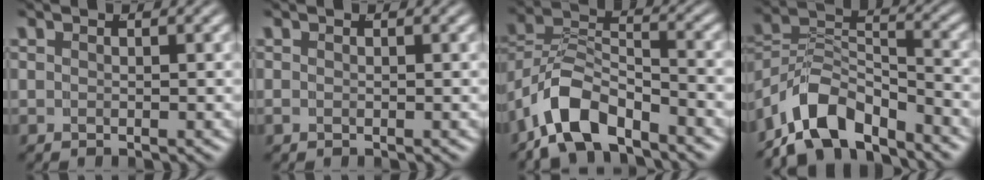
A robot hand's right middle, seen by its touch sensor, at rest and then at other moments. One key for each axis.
{"total": 0.5, "fx": -0.3, "fy": 0.3, "fz": 0.3, "tx": -0.008, "ty": -0.003, "tz": -0.003}
{"total": 6.0, "fx": -3.2, "fy": 3.5, "fz": 3.7, "tx": -0.082, "ty": -0.012, "tz": -0.053}
{"total": 8.4, "fx": -4.5, "fy": 5.2, "fz": 4.9, "tx": -0.090, "ty": -0.024, "tz": -0.071}